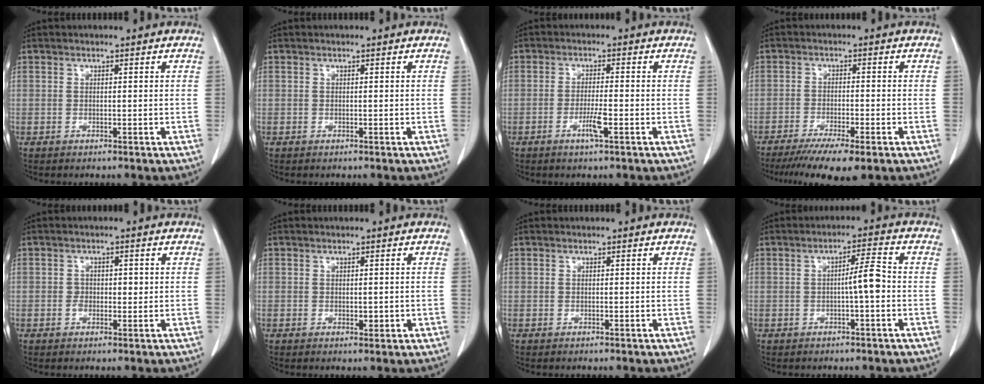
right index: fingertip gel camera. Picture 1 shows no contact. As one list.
[{"total": 0.0}, {"total": 3.4, "force": [-1.5, 0.0, 3.0], "torque": [-0.059, -0.004, -0.027]}, {"total": 8.6, "force": [-6.1, 0.7, 6.0], "torque": [-0.094, -0.019, -0.096]}, {"total": 2.1, "force": [0.0, 1.7, 1.3], "torque": [-0.020, 0.007, 0.002]}, {"total": 1.5, "force": [-0.2, 0.8, 1.3], "torque": [-0.014, -0.002, 0.003]}, {"total": 0.0}, {"total": 4.1, "force": [-0.7, 0.1, 4.1], "torque": [-0.061, 0.007, -0.012]}]